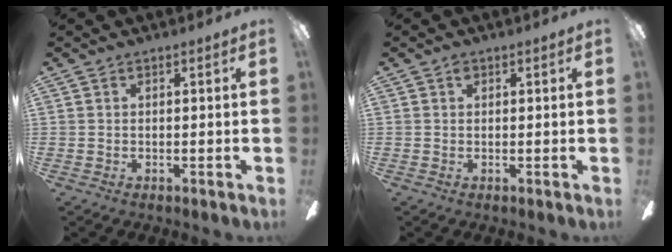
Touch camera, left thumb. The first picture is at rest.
{"total": 1.2, "force": [0.6, 0.8, 0.7], "torque": [-0.008, 0.001, 0.008]}